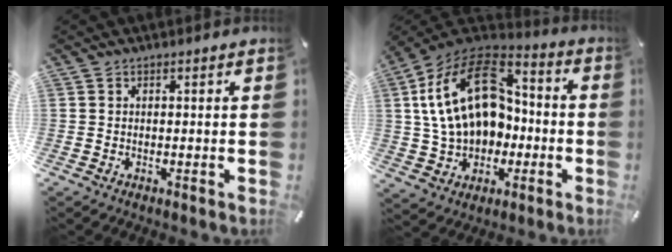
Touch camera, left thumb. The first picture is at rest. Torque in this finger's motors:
{"motor_torque": [1.48, 3.53, 1.59, -0.75, 0.94]}